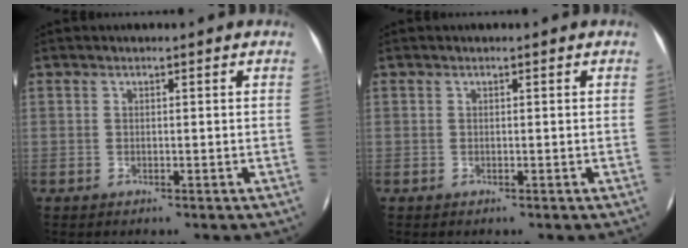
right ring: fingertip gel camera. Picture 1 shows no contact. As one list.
[{"total": 0.0}]